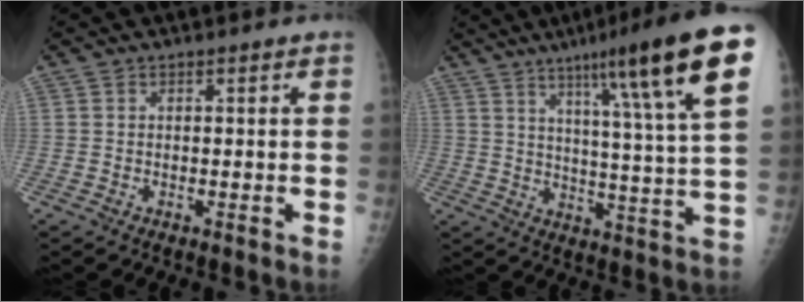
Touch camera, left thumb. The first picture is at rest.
{"total": 20.9, "force": [10.8, 1.3, 17.8], "torque": [-0.246, -0.032, 0.152]}